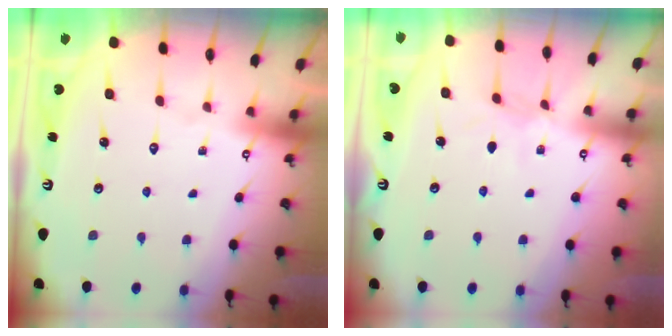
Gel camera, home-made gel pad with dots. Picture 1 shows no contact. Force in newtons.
{"total": 3.4, "press": 3.4, "slide": 0.5}